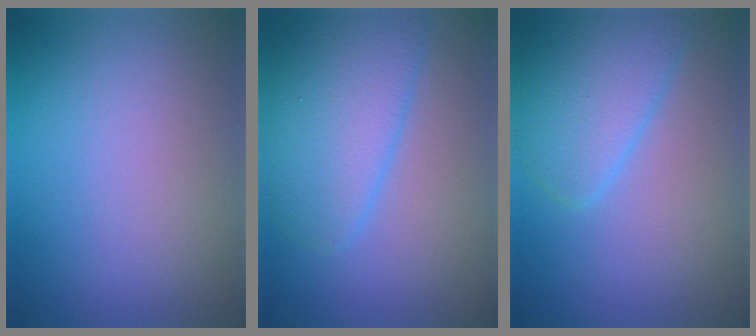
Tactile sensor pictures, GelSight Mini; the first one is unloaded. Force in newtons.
{"total": 5.7, "press": 5.7, "slide": 0.3}
{"total": 4.7, "press": 4.7, "slide": 0.3}